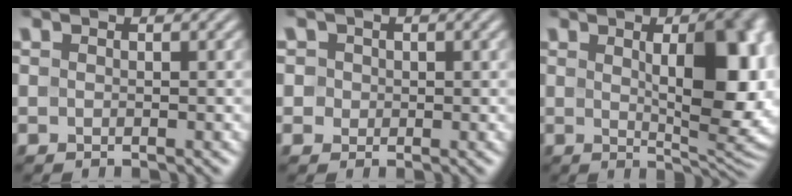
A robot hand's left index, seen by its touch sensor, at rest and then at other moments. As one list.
[{"total": 2.2, "force": [0.8, 1.9, 0.8], "torque": [-0.011, 0.011, 0.013]}, {"total": 11.0, "force": [1.5, 3.9, 10.2], "torque": [-0.136, -0.002, 0.029]}]